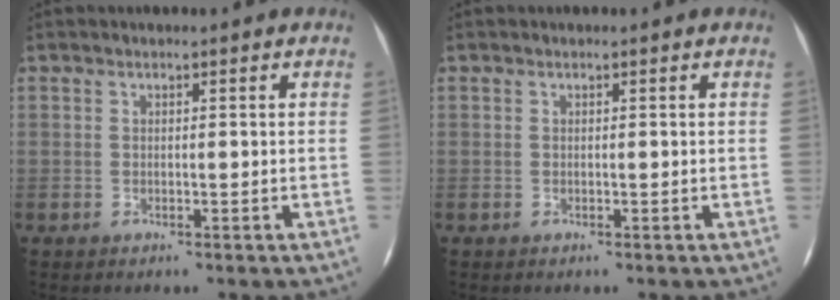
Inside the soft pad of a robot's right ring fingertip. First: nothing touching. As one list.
[{"total": 0.0}]